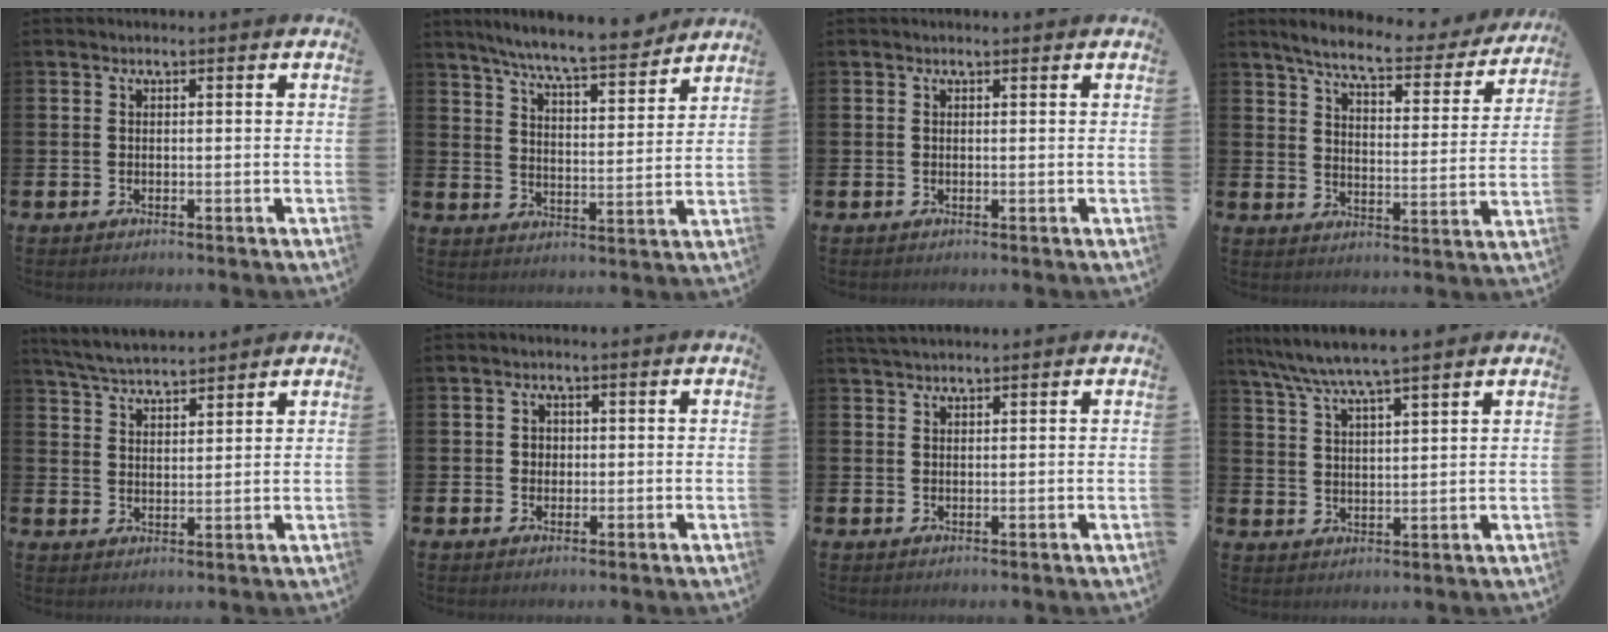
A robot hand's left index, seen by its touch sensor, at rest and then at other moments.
{"total": 8.1, "force": [7.6, 0.1, 2.8], "torque": [-0.077, -0.050, 0.134]}
{"total": 0.0}
{"total": 7.0, "force": [6.2, 1.1, 2.9], "torque": [-0.078, -0.041, 0.101]}
{"total": 5.1, "force": [5.0, 0.4, 0.7], "torque": [-0.035, -0.025, 0.090]}
{"total": 1.7, "force": [0.5, 1.6, 0.4], "torque": [0.005, 0.003, 0.002]}
{"total": 2.2, "force": [2.1, 0.4, 0.5], "torque": [-0.013, 0.000, 0.038]}
{"total": 6.5, "force": [6.0, 0.0, 2.6], "torque": [-0.074, -0.023, 0.107]}